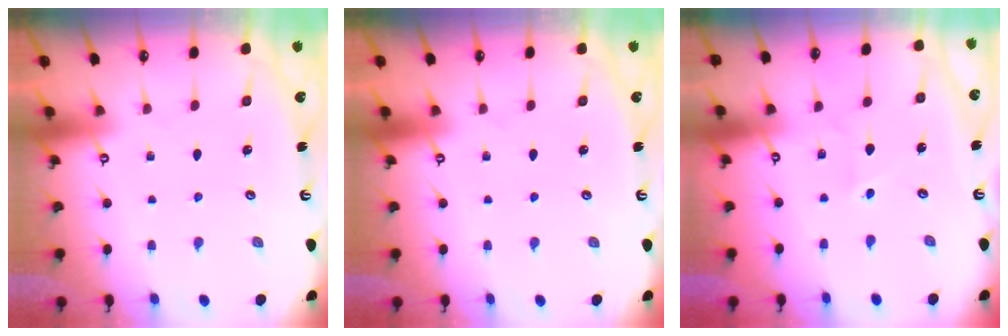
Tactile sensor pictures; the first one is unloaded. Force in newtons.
{"total": 0.0}
{"total": 2.4, "press": 2.4, "slide": 0.2}